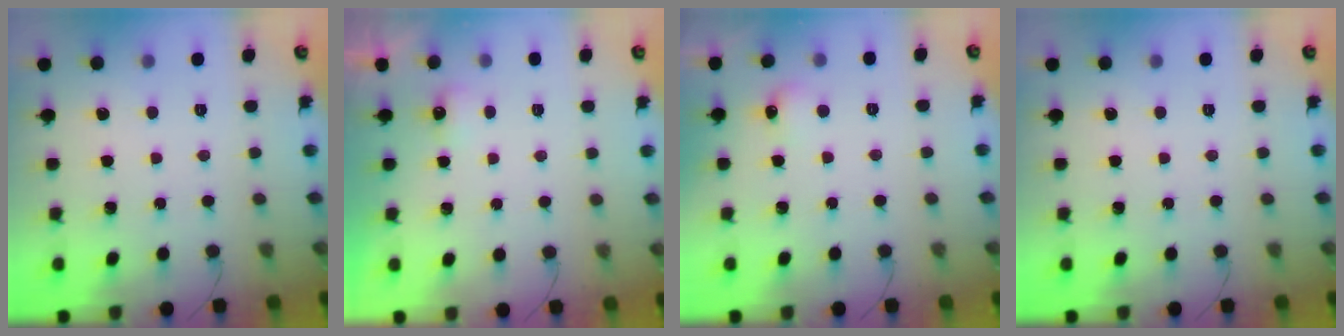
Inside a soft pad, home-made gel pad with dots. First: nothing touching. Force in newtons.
{"total": 2.9, "press": 2.8, "slide": 0.8}
{"total": 5.3, "press": 5.1, "slide": 1.3}
{"total": 0.0}